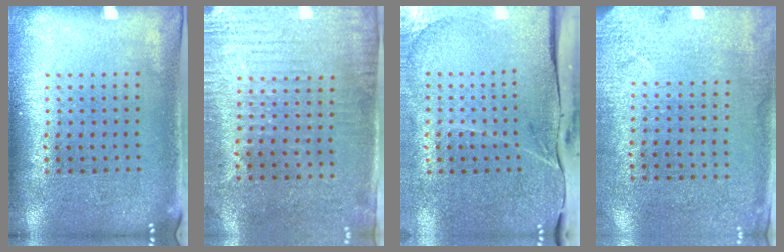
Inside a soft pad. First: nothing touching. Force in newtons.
{"total": 3.0, "press": 2.5, "slide": 1.7}
{"total": 4.1, "press": 3.4, "slide": 2.3}
{"total": 2.7, "press": 2.2, "slide": 1.5}